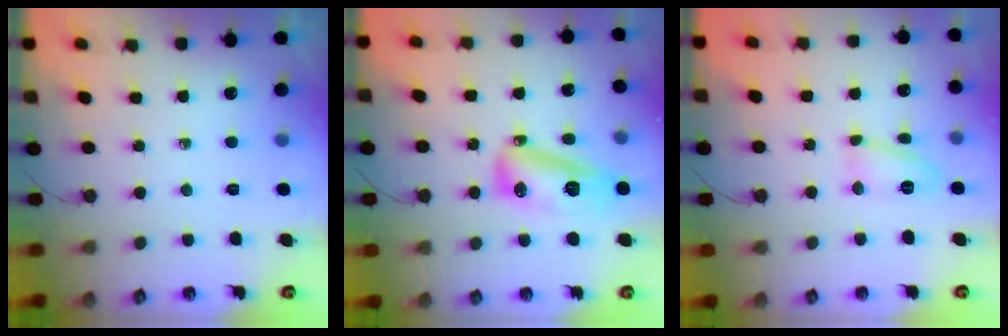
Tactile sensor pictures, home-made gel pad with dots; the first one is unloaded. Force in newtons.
{"total": 11.9, "press": 11.8, "slide": 1.0}
{"total": 9.8, "press": 9.8, "slide": 0.9}